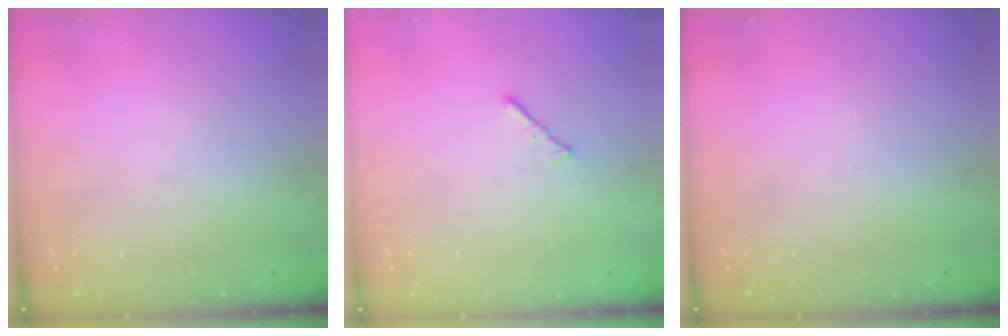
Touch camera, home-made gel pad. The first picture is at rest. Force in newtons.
{"total": 1.7, "press": 1.6, "slide": 0.5}
{"total": 0.0}